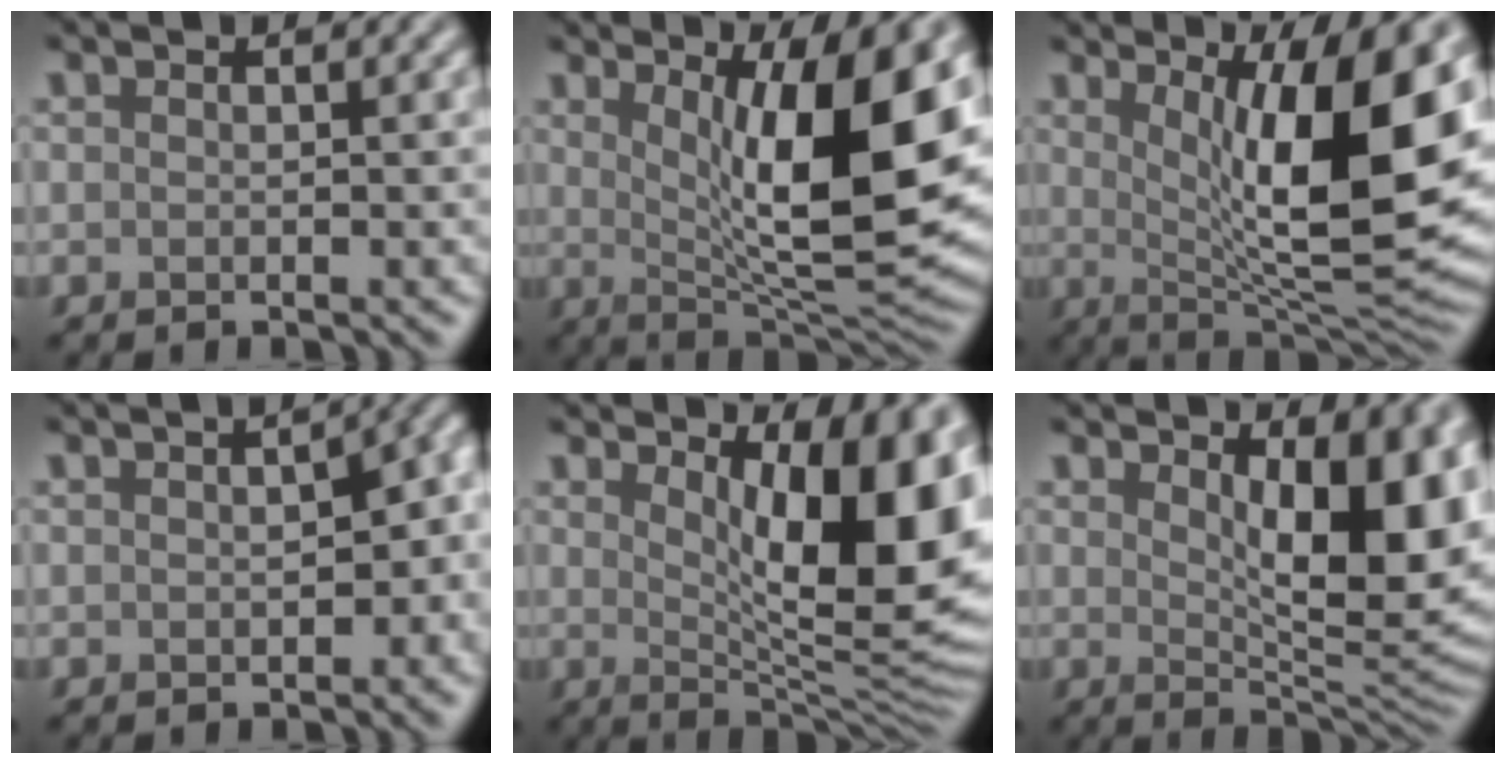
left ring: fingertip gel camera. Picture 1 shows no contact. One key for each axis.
{"total": 11.8, "fx": 2.6, "fy": 3.2, "fz": 11.1, "tx": -0.157, "ty": -0.015, "tz": 0.048}
{"total": 13.6, "fx": 2.6, "fy": 3.8, "fz": 12.8, "tx": -0.166, "ty": -0.014, "tz": 0.044}
{"total": 8.2, "fx": 0.0, "fy": 4.6, "fz": 6.9, "tx": -0.061, "ty": -0.002, "tz": 0.006}
{"total": 12.6, "fx": 3.1, "fy": 4.1, "fz": 11.5, "tx": -0.126, "ty": -0.008, "tz": 0.049}
{"total": 10.4, "fx": 2.7, "fy": 4.4, "fz": 9.1, "tx": -0.106, "ty": -0.005, "tz": 0.043}